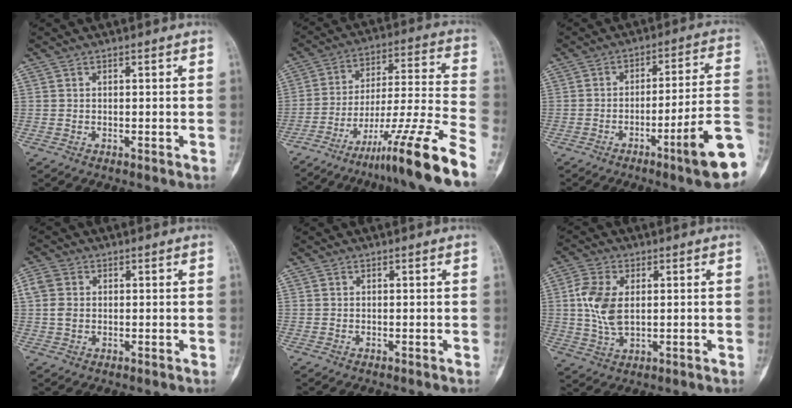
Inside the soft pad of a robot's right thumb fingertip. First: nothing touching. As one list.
[{"total": 20.1, "force": [-13.8, 1.0, 14.5], "torque": [-0.230, 0.079, -0.223]}, {"total": 14.2, "force": [-6.1, 0.9, 12.8], "torque": [-0.167, 0.029, -0.090]}, {"total": 3.8, "force": [0.5, 3.0, 2.2], "torque": [-0.051, 0.008, 0.007]}, {"total": 0.0}, {"total": 8.5, "force": [1.0, 4.9, 6.9], "torque": [-0.148, -0.002, 0.023]}]